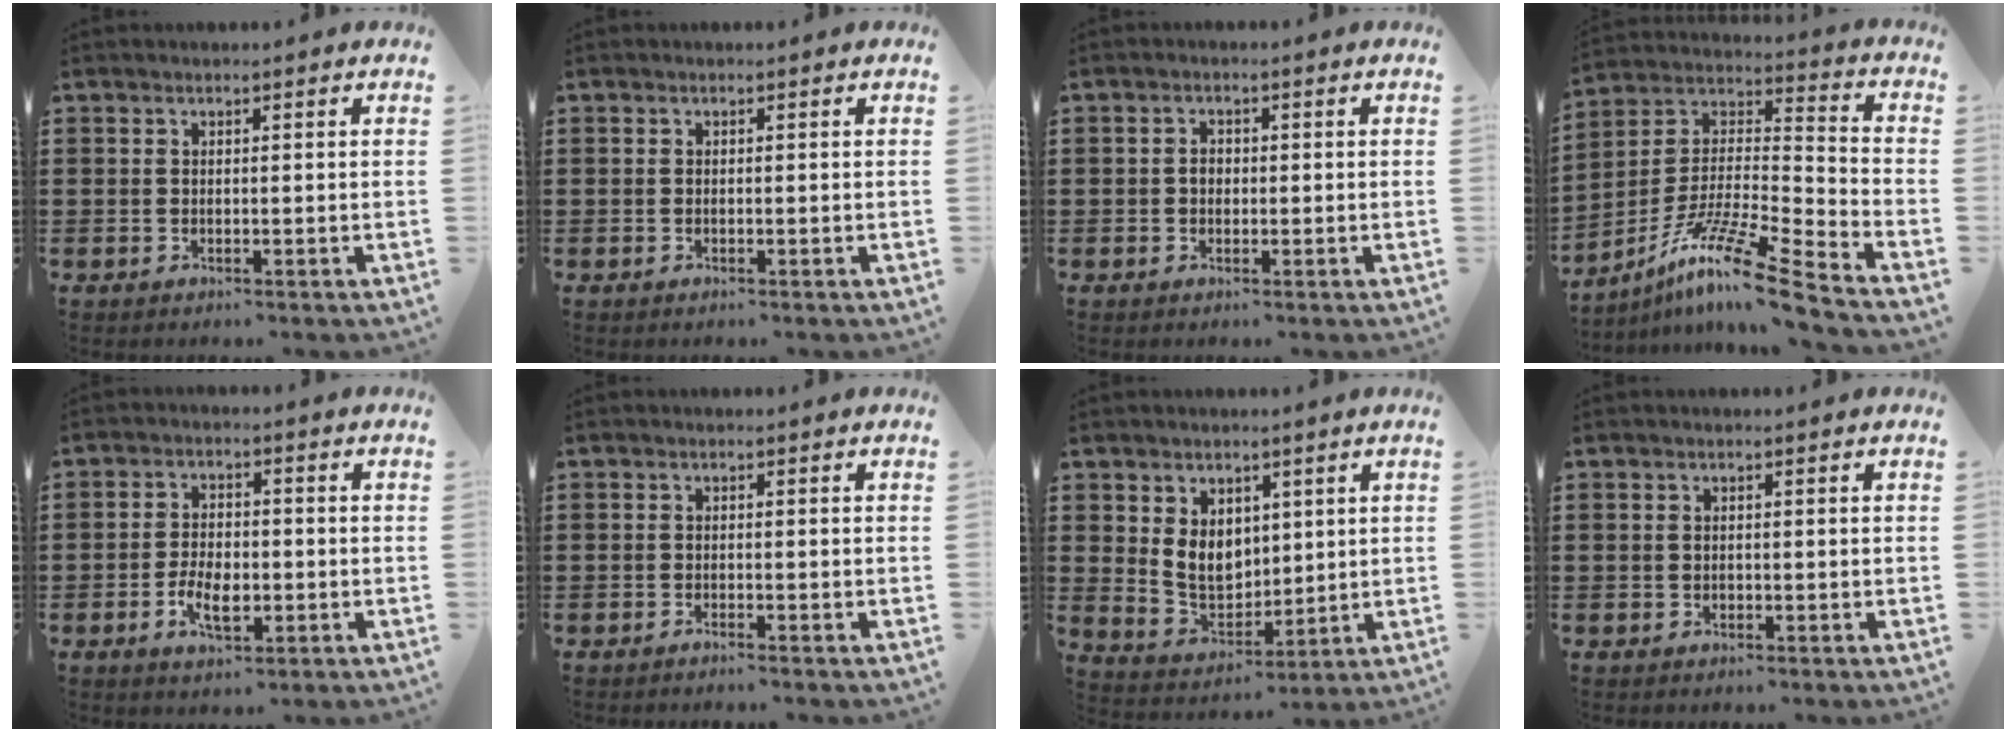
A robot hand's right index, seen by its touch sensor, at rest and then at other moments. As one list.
[{"total": 0.0}, {"total": 1.6, "force": [-0.2, 1.2, 1.1], "torque": [-0.023, 0.006, -0.005]}, {"total": 13.0, "force": [-10.1, 0.1, 8.1], "torque": [-0.149, 0.012, -0.199]}, {"total": 5.4, "force": [-1.6, 2.8, 4.2], "torque": [-0.079, -0.001, -0.033]}, {"total": 0.9, "force": [-0.8, -0.1, 0.2], "torque": [-0.006, -0.002, -0.016]}, {"total": 7.0, "force": [1.9, 5.5, 3.9], "torque": [-0.075, 0.006, 0.037]}, {"total": 0.5, "force": [-0.1, 0.4, 0.3], "torque": [-0.008, 0.001, -0.002]}]